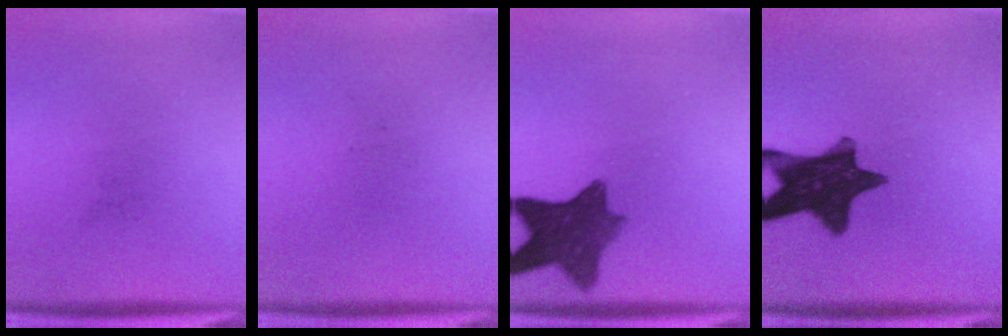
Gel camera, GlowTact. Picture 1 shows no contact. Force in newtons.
{"total": 0.0}
{"total": 9.4}
{"total": 14.1}